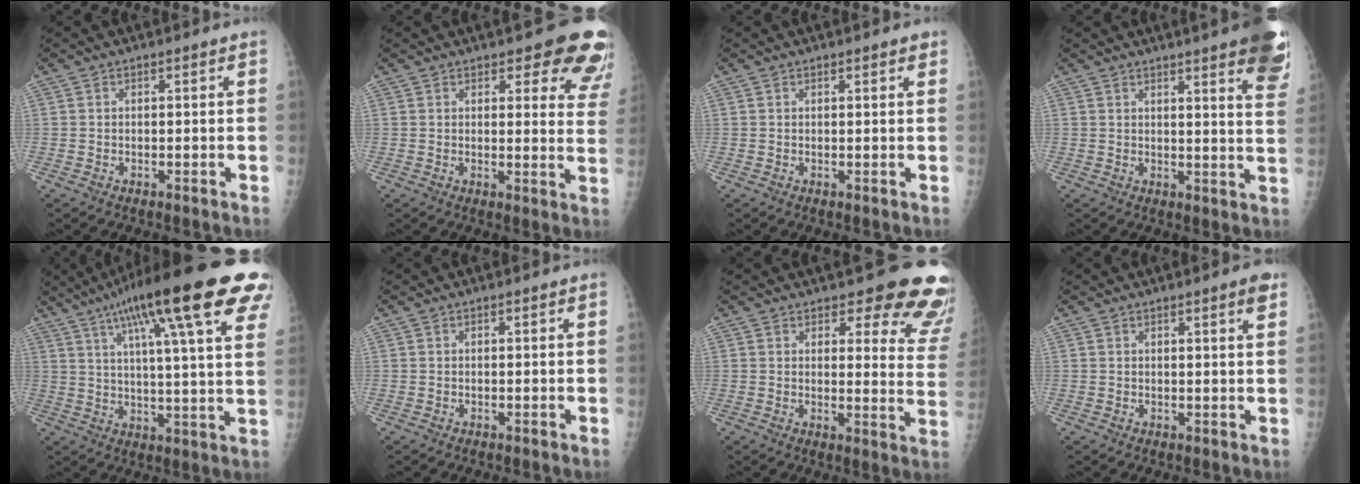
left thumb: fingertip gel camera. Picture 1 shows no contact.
{"total": 11.7, "force": [9.1, 4.1, 6.1], "torque": [-0.015, -0.046, 0.081]}
{"total": 1.4, "force": [1.1, 0.3, 0.8], "torque": [-0.008, -0.002, 0.013]}
{"total": 15.1, "force": [9.7, 2.2, 11.3], "torque": [-0.118, -0.039, 0.100]}
{"total": 26.0, "force": [14.1, 4.5, 21.4], "torque": [-0.320, -0.003, 0.193]}
{"total": 0.0}
{"total": 15.9, "force": [13.0, 5.1, 7.6], "torque": [-0.034, -0.085, 0.128]}
{"total": 2.6, "force": [1.7, 0.2, 2.0], "torque": [-0.027, -0.009, 0.021]}